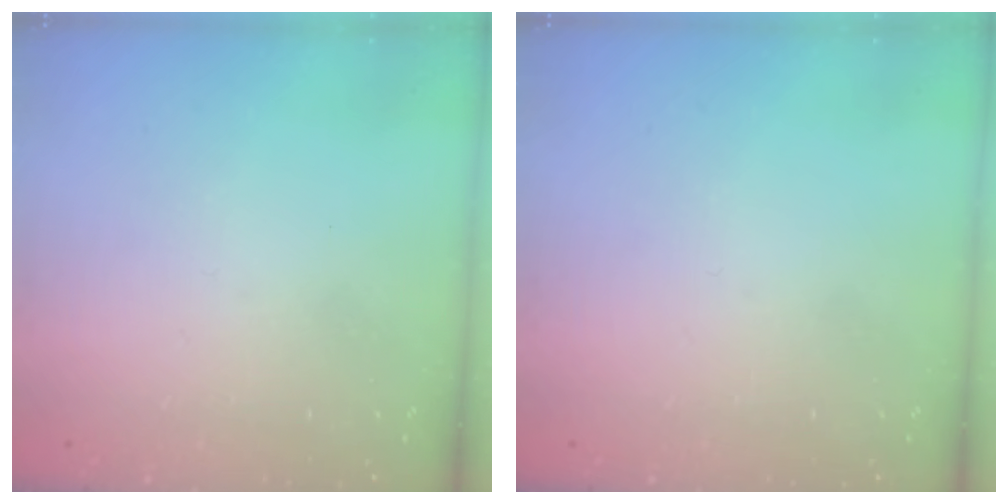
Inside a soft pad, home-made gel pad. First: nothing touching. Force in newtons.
{"total": 0.0}